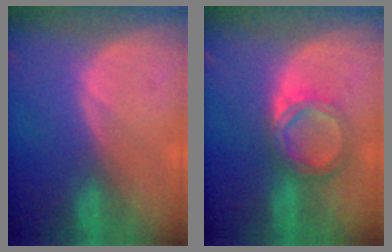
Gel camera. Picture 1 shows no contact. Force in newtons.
{"total": 5.6, "press": 5.2, "slide": 1.9}